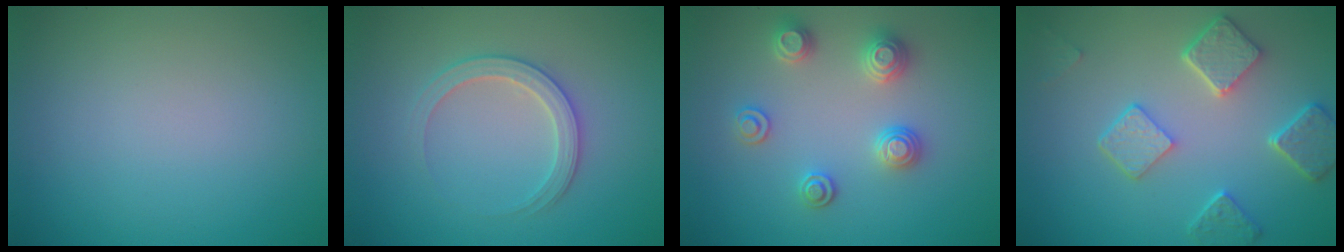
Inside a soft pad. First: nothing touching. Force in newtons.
{"total": 2.8, "press": 2.7, "slide": 0.4}
{"total": 2.9, "press": 2.8, "slide": 0.6}
{"total": 5.0, "press": 3.9, "slide": 3.0}